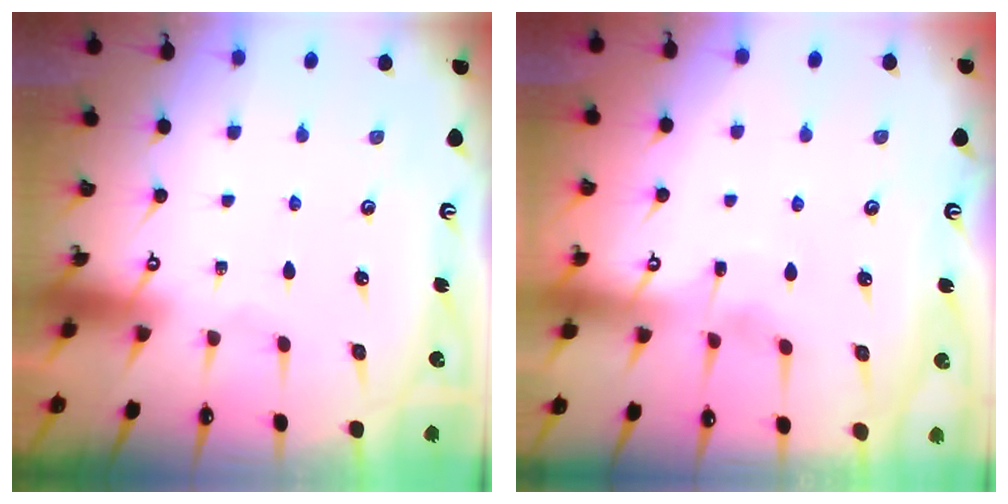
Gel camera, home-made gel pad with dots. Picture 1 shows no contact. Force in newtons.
{"total": 2.9, "press": 2.9, "slide": 0.3}